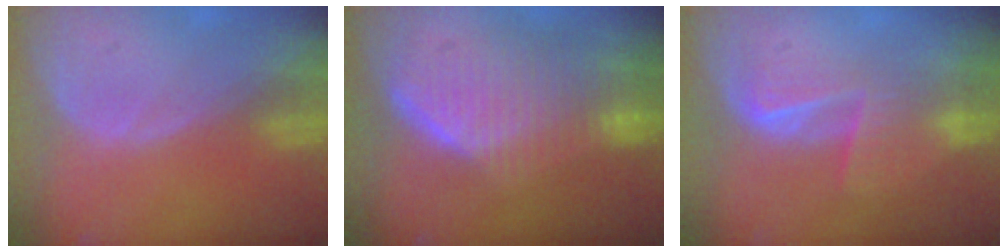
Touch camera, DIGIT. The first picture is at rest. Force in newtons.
{"total": 9.9, "press": 8.9, "slide": 4.2}
{"total": 6.9, "press": 5.6, "slide": 4.0}